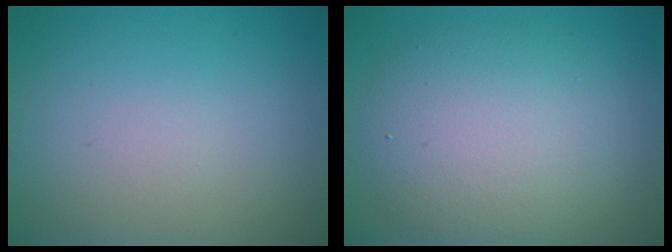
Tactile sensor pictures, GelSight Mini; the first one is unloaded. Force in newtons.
{"total": 6.9, "press": 6.9, "slide": 0.2}